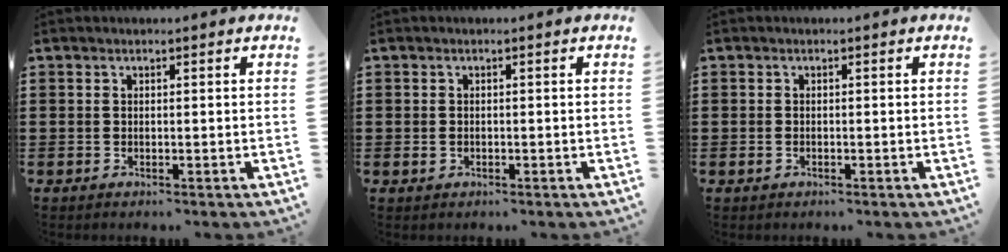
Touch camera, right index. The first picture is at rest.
{"total": 1.0, "force": [-0.3, 0.7, 0.6], "torque": [-0.014, 0.002, -0.007]}
{"total": 0.7, "force": [-0.3, 0.5, 0.5], "torque": [-0.012, 0.000, -0.007]}